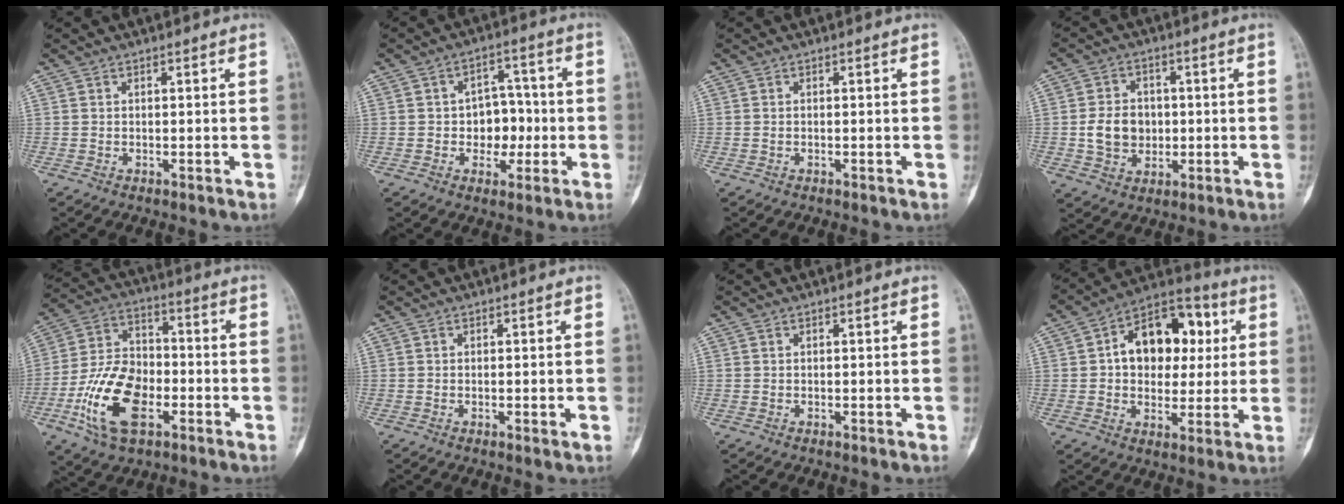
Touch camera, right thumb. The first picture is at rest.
{"total": 7.7, "force": [-1.0, 5.9, 4.8], "torque": [-0.018, 0.023, -0.017]}
{"total": 0.0}
{"total": 8.2, "force": [-0.4, 6.7, 4.7], "torque": [-0.058, 0.006, -0.006]}
{"total": 16.6, "force": [-5.7, 9.6, 12.2], "torque": [-0.226, 0.026, -0.107]}
{"total": 1.2, "force": [-0.2, 0.3, 1.1], "torque": [-0.016, -0.003, -0.003]}
{"total": 0.0}
{"total": 16.7, "force": [3.2, 11.5, 11.7], "torque": [-0.124, 0.020, 0.042]}